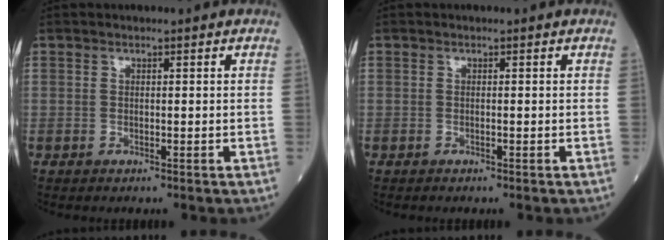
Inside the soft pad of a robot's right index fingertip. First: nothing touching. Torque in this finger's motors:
{"motor_torque": [0.31, 0.09, 0.07, 0.01]}